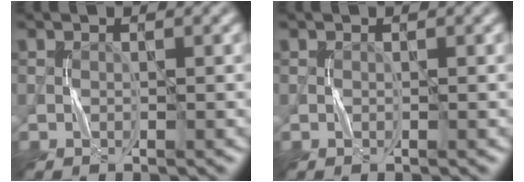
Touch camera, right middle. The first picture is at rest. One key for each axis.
{"total": 0.0}